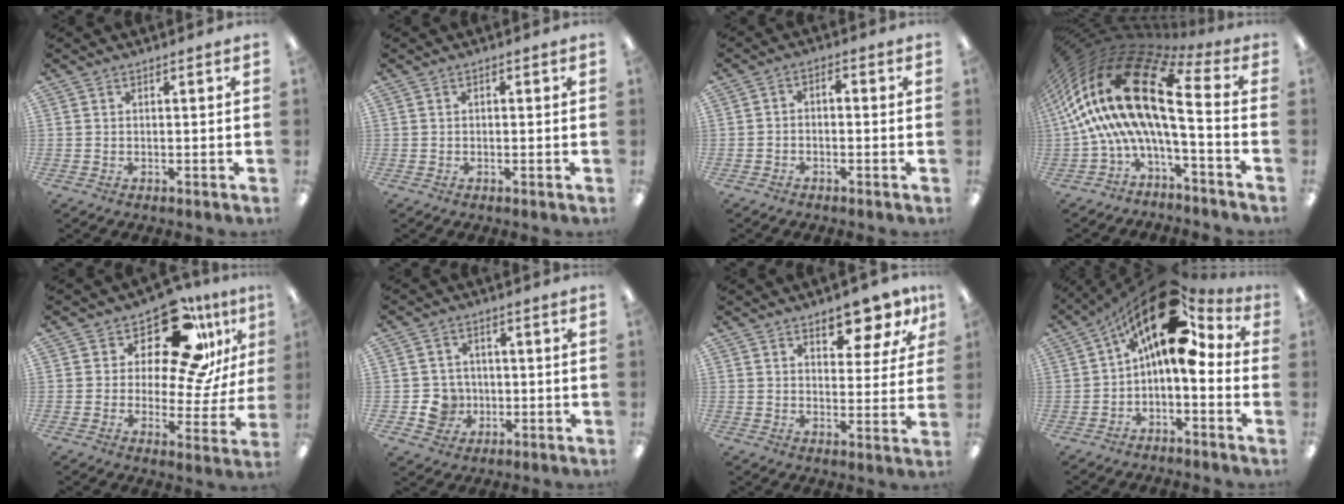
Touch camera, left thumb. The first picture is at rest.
{"total": 0.7, "force": [-0.3, 0.4, 0.5], "torque": [-0.008, 0.002, -0.007]}
{"total": 2.4, "force": [-1.7, 1.0, 1.5], "torque": [-0.024, 0.013, -0.032]}
{"total": 22.6, "force": [2.6, 8.6, 20.7], "torque": [-0.423, -0.025, 0.042]}
{"total": 16.6, "force": [11.2, 6.4, 10.4], "torque": [-0.159, -0.085, 0.185]}
{"total": 6.8, "force": [-1.3, 6.4, 1.6], "torque": [-0.042, 0.014, -0.018]}
{"total": 8.7, "force": [6.6, 3.4, 4.6], "torque": [-0.044, -0.044, 0.111]}
{"total": 16.9, "force": [6.9, 7.0, 13.7], "torque": [-0.222, -0.041, 0.114]}